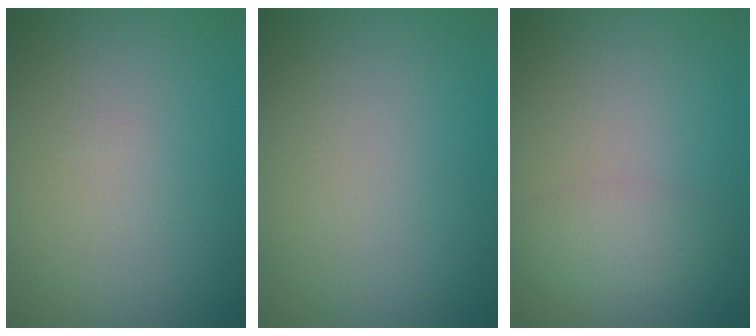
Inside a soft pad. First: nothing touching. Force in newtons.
{"total": 0.0}
{"total": 1.7, "press": 1.7, "slide": 0.1}